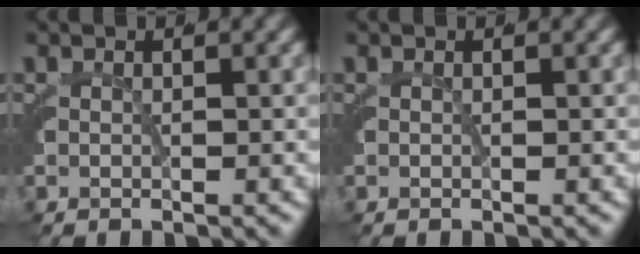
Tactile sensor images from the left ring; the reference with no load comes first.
{"total": 0.0}